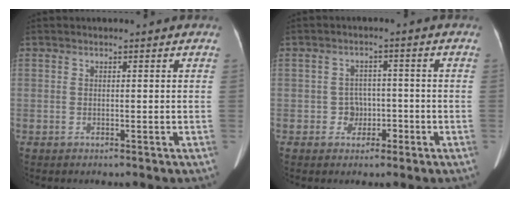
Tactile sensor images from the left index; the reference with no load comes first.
{"total": 3.0, "force": [-1.2, 2.7, 0.8], "torque": [-0.009, 0.010, -0.018]}